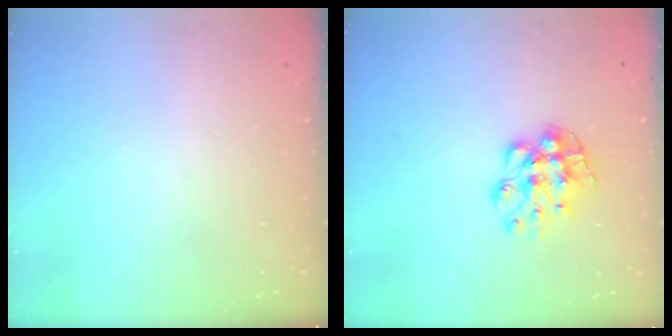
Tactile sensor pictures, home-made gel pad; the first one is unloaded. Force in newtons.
{"total": 9.7, "press": 9.7, "slide": 0.4}